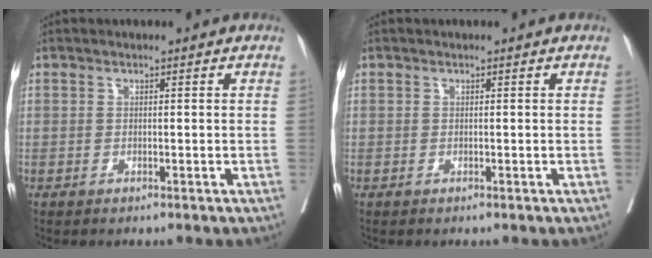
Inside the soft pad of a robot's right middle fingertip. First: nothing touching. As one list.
[{"total": 0.0}]